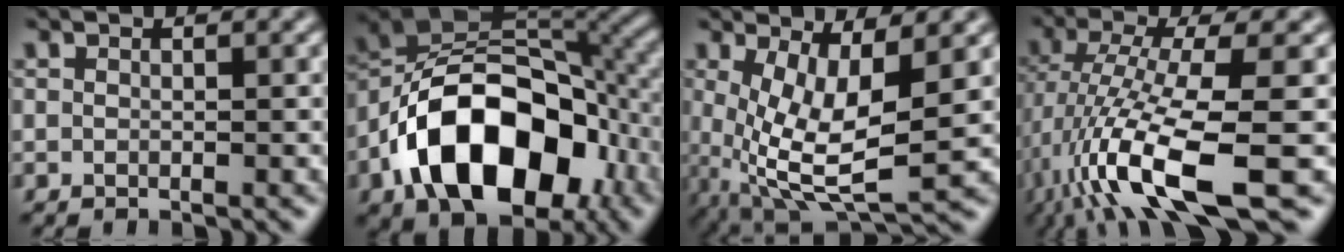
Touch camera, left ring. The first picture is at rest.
{"total": 14.1, "force": [-5.9, 8.4, 9.7], "torque": [-0.157, 0.000, -0.109]}
{"total": 7.8, "force": [0.4, 3.0, 7.2], "torque": [-0.151, -0.018, 0.014]}
{"total": 11.0, "force": [-4.3, 2.7, 9.7], "torque": [-0.199, -0.013, -0.079]}